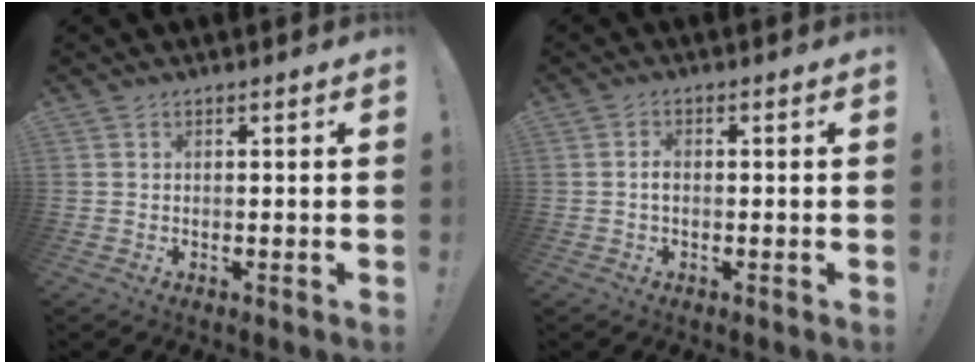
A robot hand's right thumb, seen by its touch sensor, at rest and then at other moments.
{"total": 1.9, "force": [-0.3, 1.1, 1.5], "torque": [-0.022, 0.003, -0.007]}